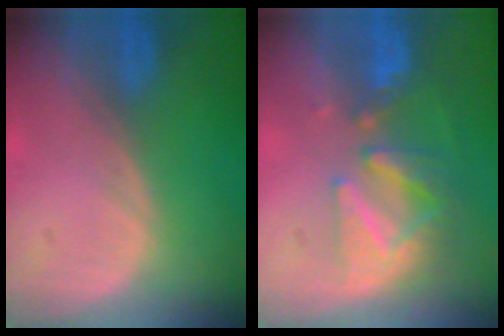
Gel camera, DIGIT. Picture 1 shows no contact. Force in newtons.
{"total": 8.1, "press": 7.5, "slide": 3.2}